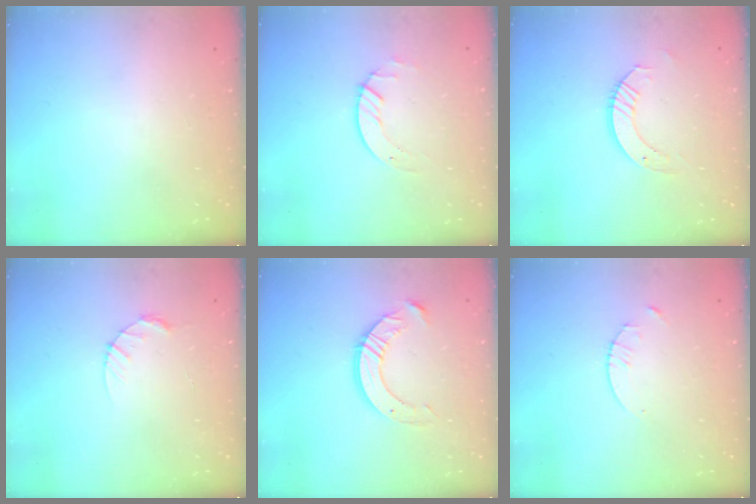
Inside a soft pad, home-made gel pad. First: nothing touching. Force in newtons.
{"total": 2.7, "press": 2.7, "slide": 0.3}
{"total": 5.7, "press": 5.7, "slide": 0.3}
{"total": 3.7, "press": 3.6, "slide": 0.4}
{"total": 10.5, "press": 10.4, "slide": 0.9}
{"total": 1.3, "press": 1.3, "slide": 0.2}